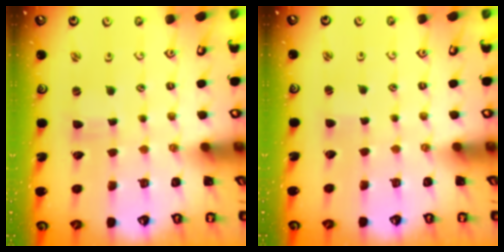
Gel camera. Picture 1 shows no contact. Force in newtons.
{"total": 1.1, "press": 1.1, "slide": 0.2}